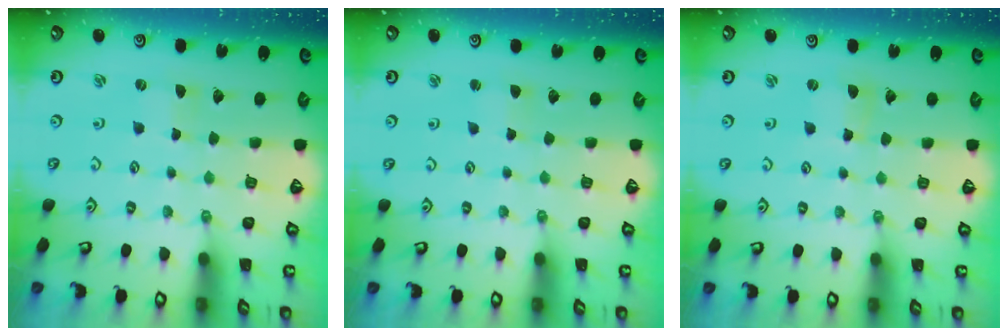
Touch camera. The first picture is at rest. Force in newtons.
{"total": 2.2, "press": 2.2, "slide": 0.3}
{"total": 2.6, "press": 2.6, "slide": 0.1}